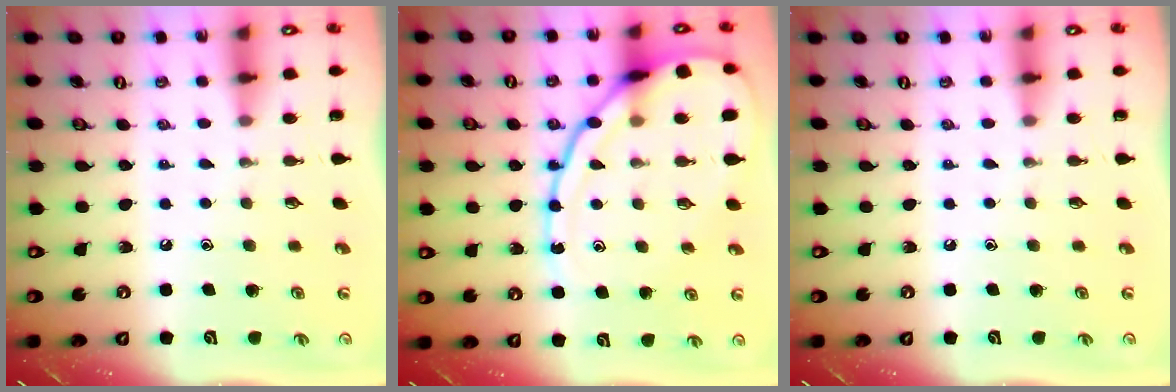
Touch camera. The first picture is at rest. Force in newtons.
{"total": 17.1, "press": 17.1, "slide": 1.4}
{"total": 0.0}